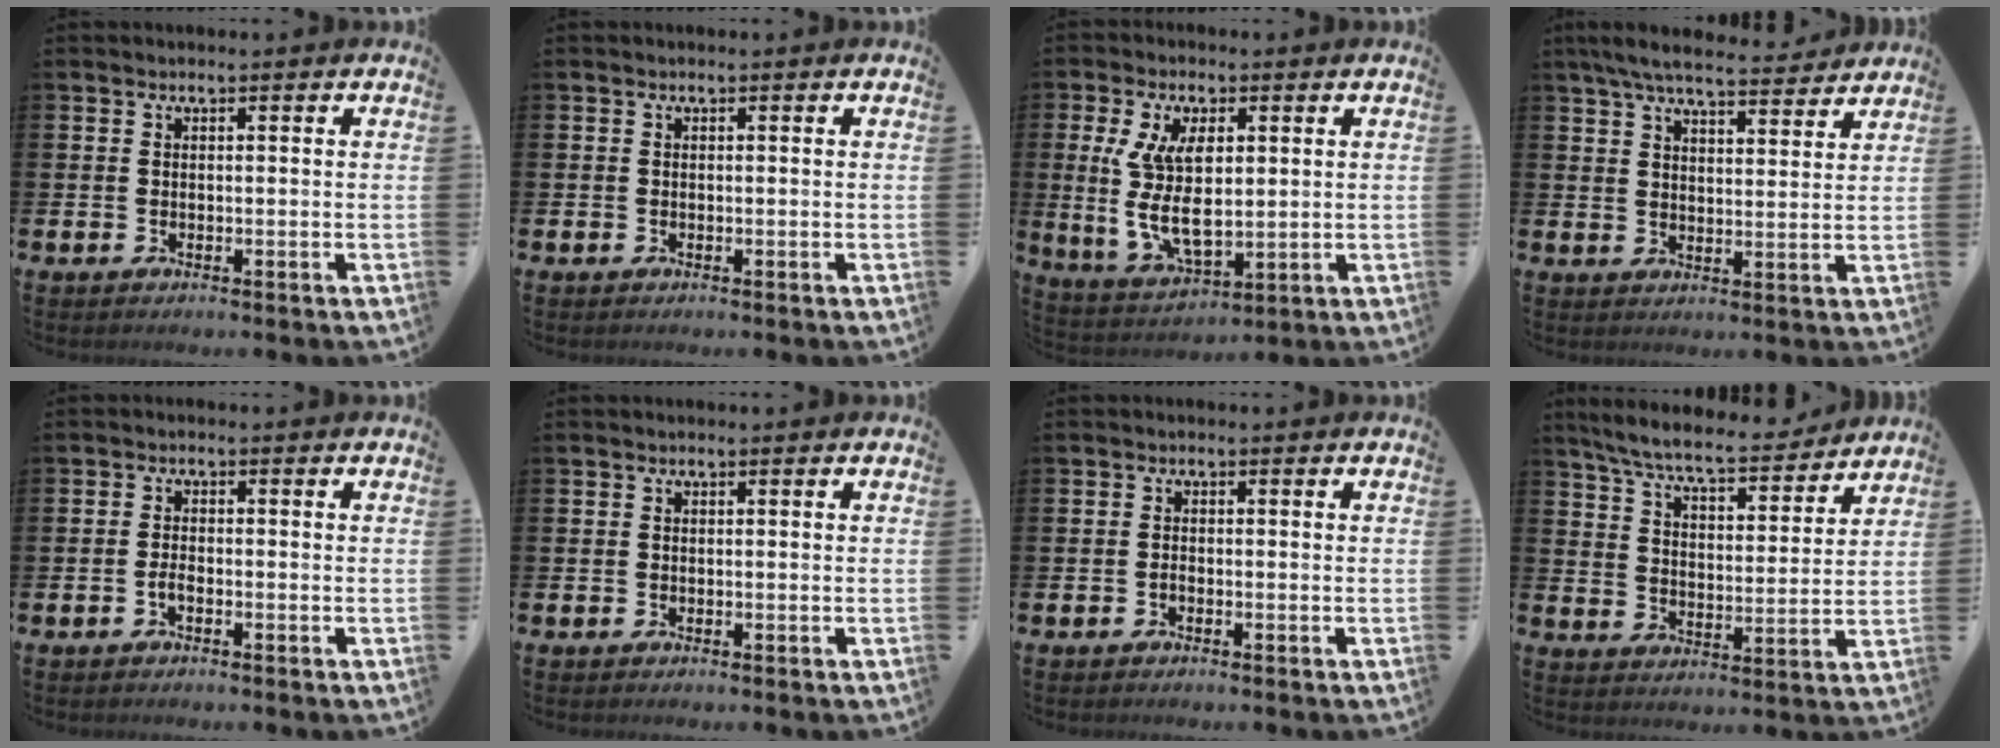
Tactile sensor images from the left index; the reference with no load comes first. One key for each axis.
{"total": 0.0}
{"total": 9.1, "fx": 2.2, "fy": 4.7, "fz": 7.5, "tx": -0.156, "ty": -0.009, "tz": 0.037}
{"total": 6.6, "fx": 6.1, "fy": 1.0, "fz": 2.1, "tx": -0.051, "ty": -0.034, "tz": 0.107}
{"total": 1.2, "fx": -0.7, "fy": 0.5, "fz": 0.9, "tx": -0.025, "ty": 0.002, "tz": -0.012}
{"total": 0.0}
{"total": 0.6, "fx": -0.5, "fy": 0.2, "fz": 0.3, "tx": -0.014, "ty": 0.000, "tz": -0.008}
{"total": 7.7, "fx": 7.1, "fy": 0.9, "fz": 2.8, "tx": -0.087, "ty": -0.042, "tz": 0.123}